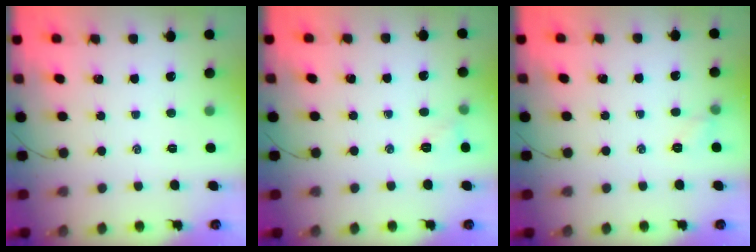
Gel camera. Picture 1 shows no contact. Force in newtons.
{"total": 5.7, "press": 5.6, "slide": 1.2}
{"total": 5.7, "press": 5.5, "slide": 1.4}